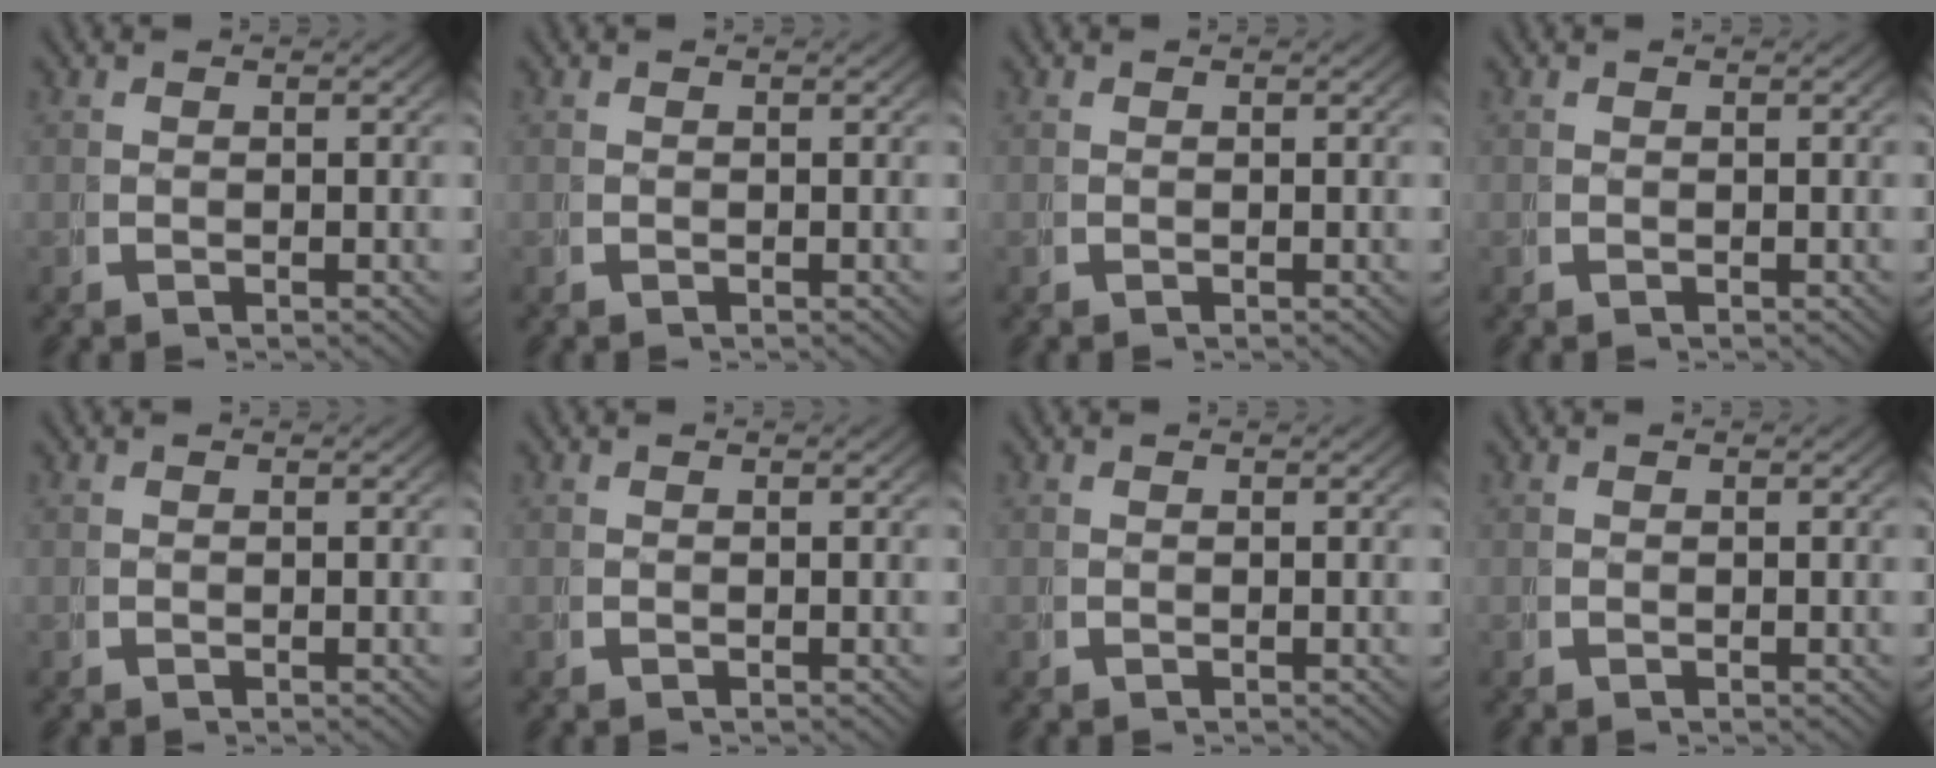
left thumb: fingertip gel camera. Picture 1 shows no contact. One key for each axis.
{"total": 0.0}
{"total": 0.0}
{"total": 0.0}
{"total": 0.0}
{"total": 0.0}
{"total": 0.0}
{"total": 0.0}